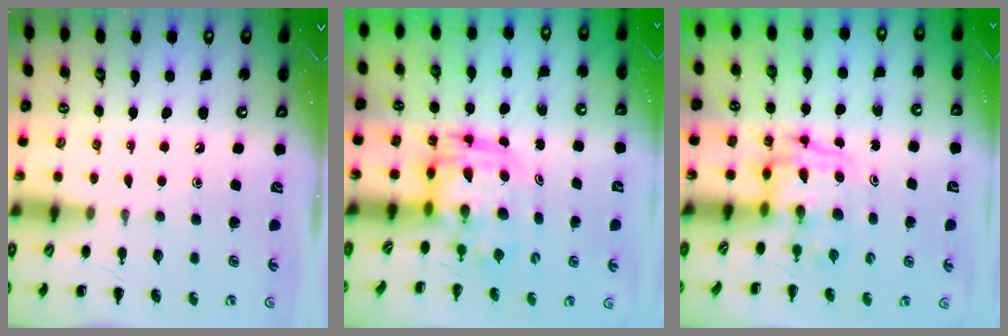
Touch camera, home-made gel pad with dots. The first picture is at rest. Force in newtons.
{"total": 3.6, "press": 3.6, "slide": 0.7}
{"total": 3.4, "press": 3.4, "slide": 0.6}